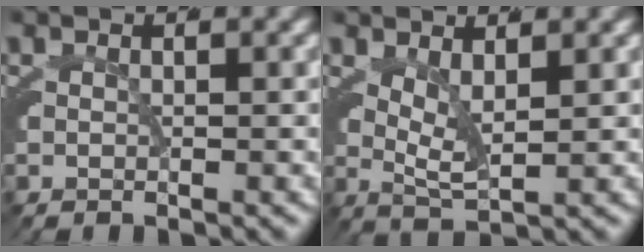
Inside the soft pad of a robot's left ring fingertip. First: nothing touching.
{"total": 5.1, "force": [2.1, 2.8, 3.8], "torque": [-0.070, -0.007, 0.034]}